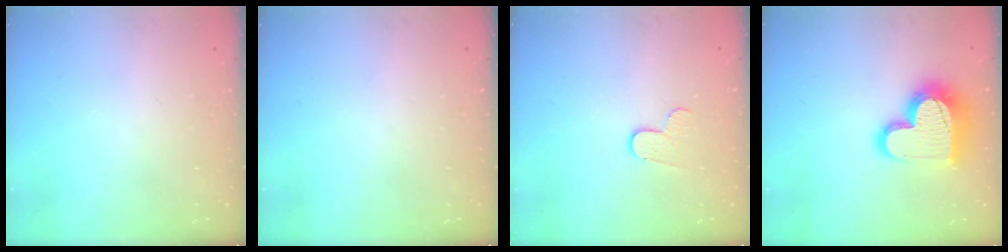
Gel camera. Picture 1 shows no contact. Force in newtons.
{"total": 0.0}
{"total": 6.1, "press": 6.1, "slide": 0.5}
{"total": 18.6, "press": 18.6, "slide": 1.3}